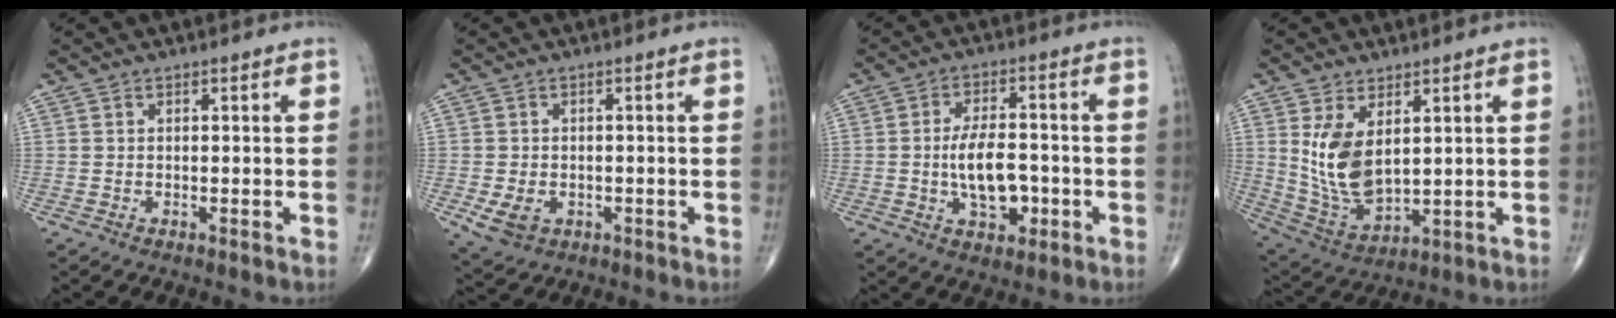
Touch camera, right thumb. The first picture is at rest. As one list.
[{"total": 5.6, "force": [-1.7, 4.3, 3.1], "torque": [-0.049, 0.003, -0.019]}, {"total": 9.4, "force": [-1.7, 5.2, 7.7], "torque": [-0.115, 0.014, -0.026]}, {"total": 11.1, "force": [2.9, 6.1, 8.8], "torque": [-0.157, -0.024, 0.076]}]